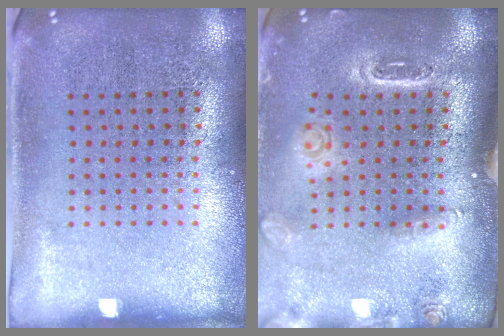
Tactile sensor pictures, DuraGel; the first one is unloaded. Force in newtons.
{"total": 1.5, "press": 1.5, "slide": 0.3}